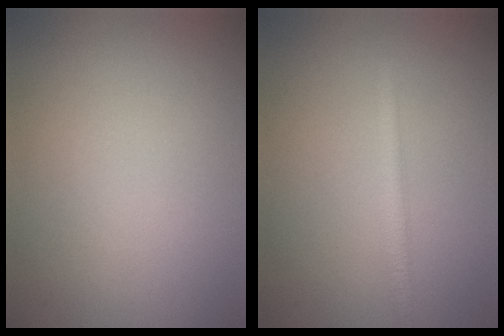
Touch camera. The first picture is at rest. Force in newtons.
{"total": 1.9, "press": 1.9, "slide": 0.1}